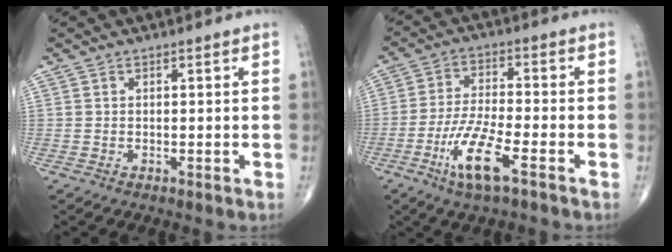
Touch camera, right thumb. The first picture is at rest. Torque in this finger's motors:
{"motor_torque": [0.31, 0.51, 0.12, -0.19, 0.23]}